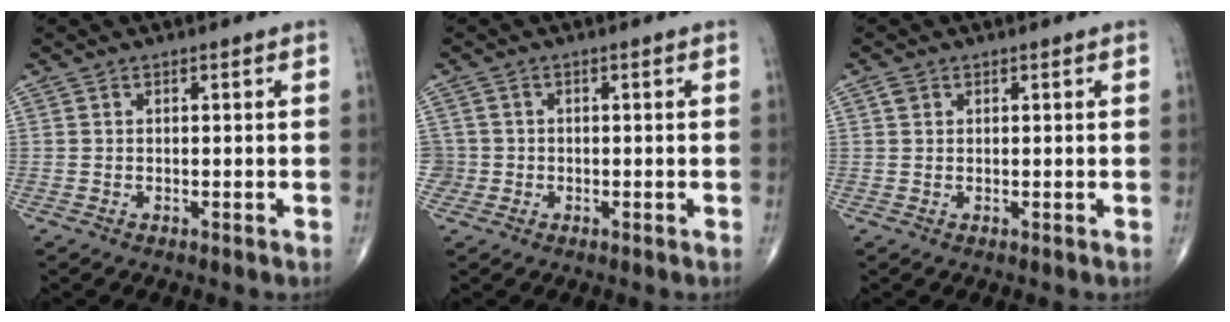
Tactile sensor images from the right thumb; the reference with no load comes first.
{"total": 2.4, "force": [-0.5, 2.3, -0.3], "torque": [0.022, 0.009, -0.012]}
{"total": 1.1, "force": [0.5, 0.9, 0.4], "torque": [-0.005, 0.003, 0.009]}